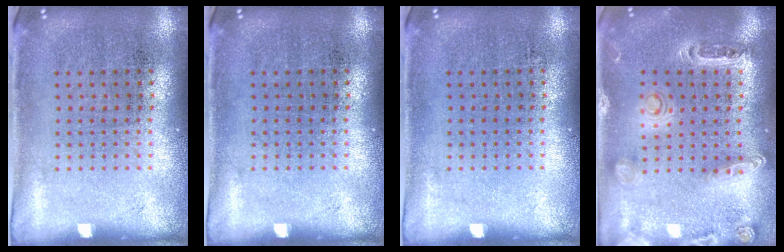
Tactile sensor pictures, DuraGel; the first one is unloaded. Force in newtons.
{"total": 0.0}
{"total": 0.0}
{"total": 1.4, "press": 1.3, "slide": 0.3}